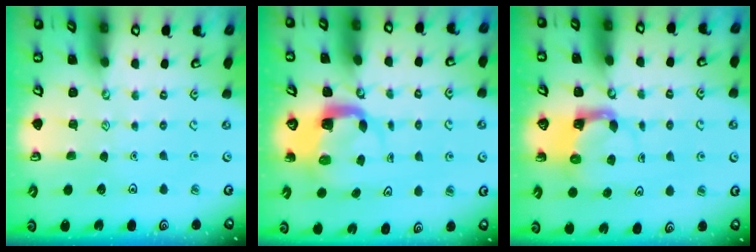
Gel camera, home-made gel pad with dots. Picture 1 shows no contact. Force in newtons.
{"total": 3.9, "press": 3.9, "slide": 0.5}
{"total": 3.9, "press": 3.8, "slide": 0.7}